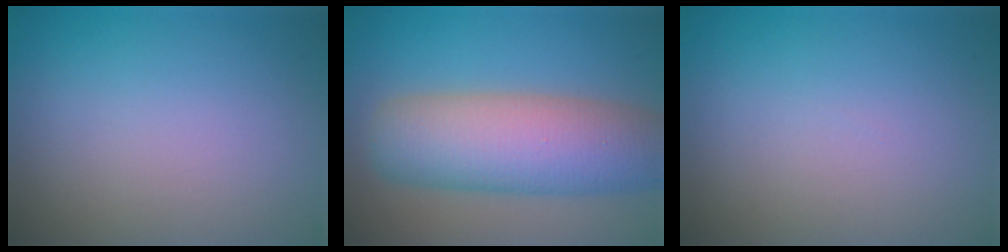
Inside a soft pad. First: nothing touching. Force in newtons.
{"total": 8.9, "press": 8.9, "slide": 0.2}
{"total": 0.0}